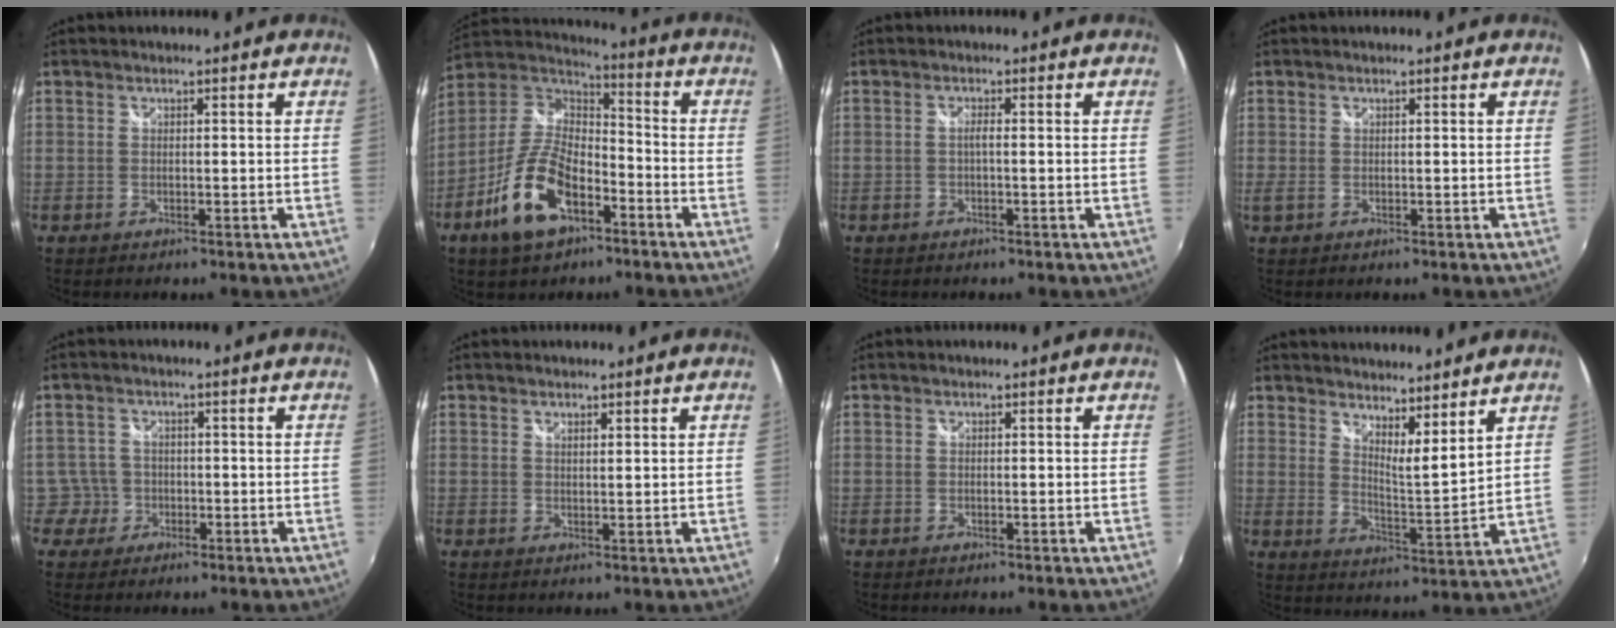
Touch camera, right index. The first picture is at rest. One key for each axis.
{"total": 16.2, "fx": -7.8, "fy": 8.3, "fz": 11.5, "tx": -0.242, "ty": -0.006, "tz": -0.141}
{"total": 1.1, "fx": -0.4, "fy": 0.0, "fz": 1.1, "tx": -0.019, "ty": 0.003, "tz": -0.008}
{"total": 0.8, "fx": 0.1, "fy": 0.5, "fz": 0.7, "tx": -0.016, "ty": -0.001, "tz": 0.001}
{"total": 3.4, "fx": -1.2, "fy": 3.2, "fz": -0.3, "tx": 0.006, "ty": 0.016, "tz": -0.020}
{"total": 1.4, "fx": 1.2, "fy": 0.3, "fz": 0.7, "tx": -0.009, "ty": 0.000, "tz": 0.019}
{"total": 0.0}
{"total": 10.0, "fx": 8.7, "fy": 1.3, "fz": 4.8, "tx": -0.055, "ty": -0.011, "tz": 0.128}